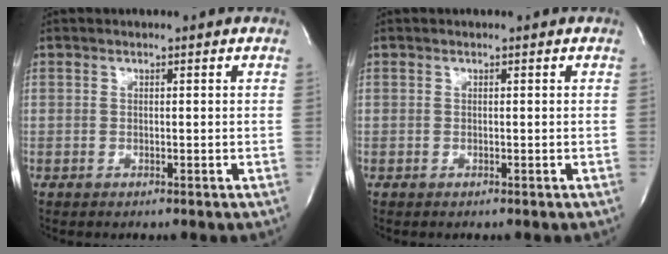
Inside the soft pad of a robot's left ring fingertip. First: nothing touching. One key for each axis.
{"total": 0.0}